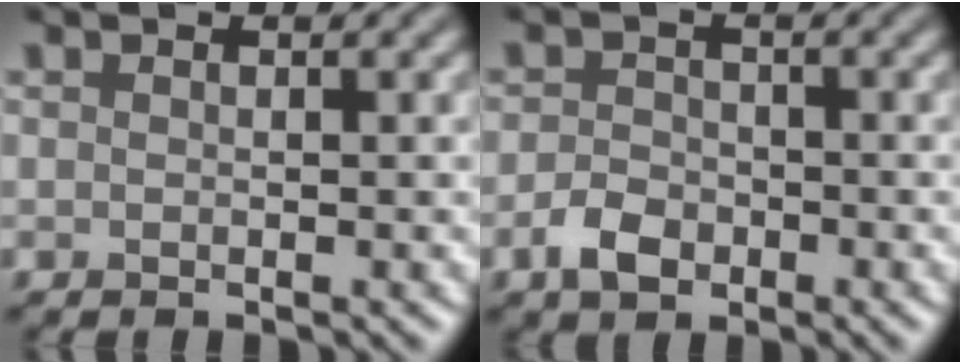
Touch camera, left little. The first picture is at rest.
{"total": 2.7, "force": [-1.3, 1.9, 1.4], "torque": [-0.025, 0.001, -0.030]}